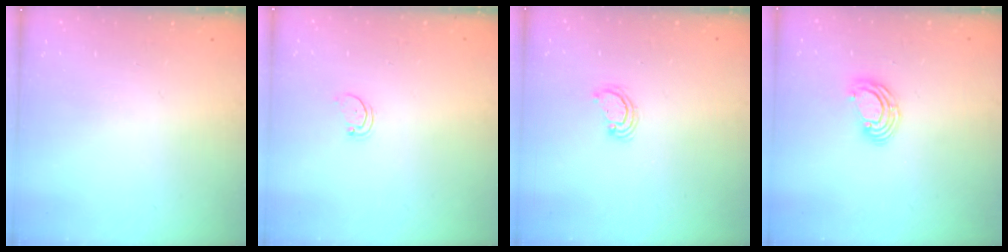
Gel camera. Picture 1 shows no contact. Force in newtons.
{"total": 1.5, "press": 1.5, "slide": 0.1}
{"total": 3.0, "press": 2.9, "slide": 0.3}
{"total": 6.5, "press": 6.4, "slide": 0.8}